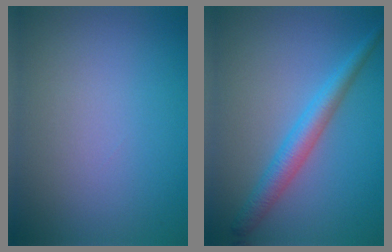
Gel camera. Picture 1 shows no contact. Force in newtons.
{"total": 3.4, "press": 3.4, "slide": 0.1}